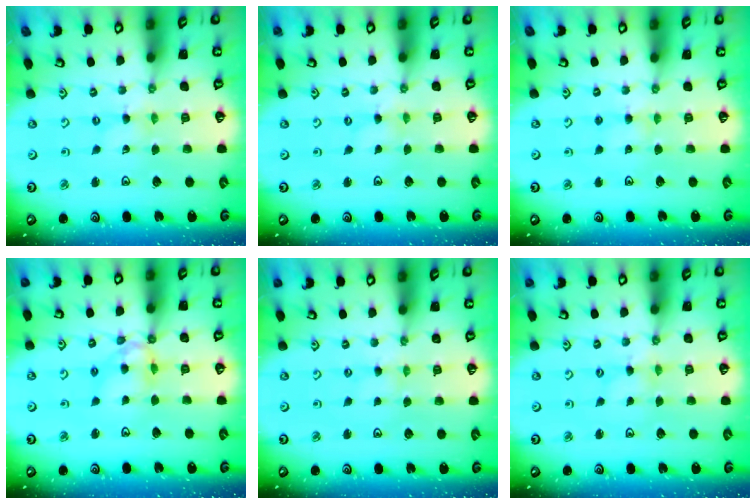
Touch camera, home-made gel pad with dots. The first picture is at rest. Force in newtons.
{"total": 0.0}
{"total": 2.9, "press": 2.9, "slide": 0.3}
{"total": 8.6, "press": 8.5, "slide": 1.0}
{"total": 0.0}
{"total": 0.7, "press": 0.7, "slide": 0.2}